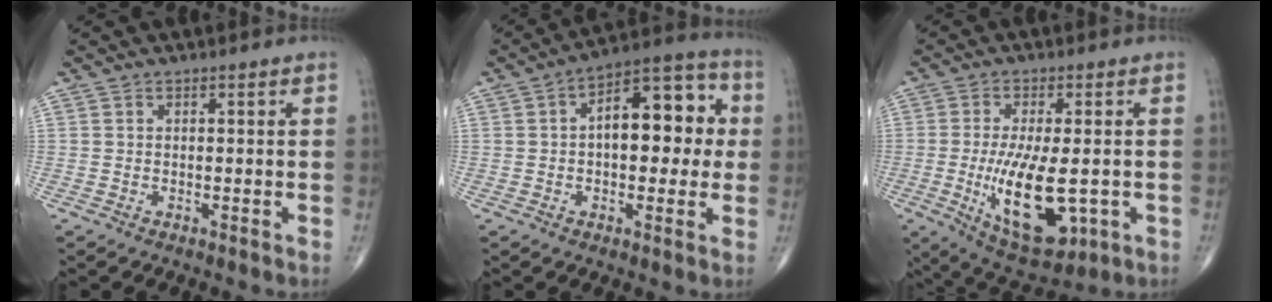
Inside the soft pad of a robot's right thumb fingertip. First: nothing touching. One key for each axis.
{"total": 15.6, "fx": 1.6, "fy": 8.1, "fz": 13.2, "tx": -0.157, "ty": 0.034, "tz": 0.016}
{"total": 15.3, "fx": -2.8, "fy": 6.2, "fz": 13.7, "tx": -0.231, "ty": -0.020, "tz": -0.028}